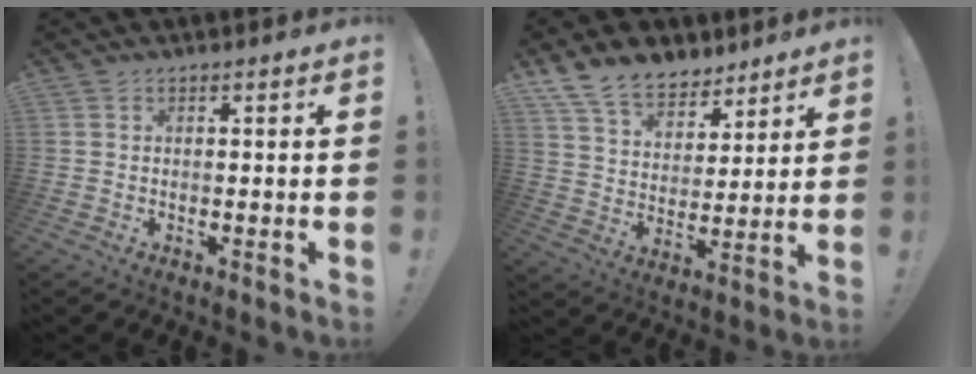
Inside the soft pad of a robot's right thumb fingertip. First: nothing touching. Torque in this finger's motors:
{"motor_torque": [-0.04, 1.44, 1.02, 0.60, 0.03]}